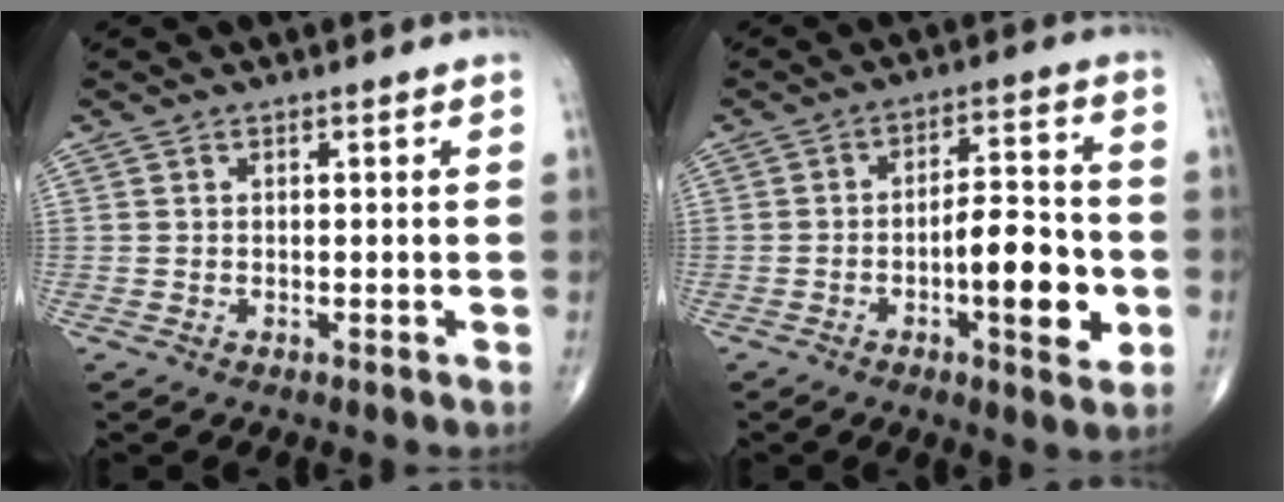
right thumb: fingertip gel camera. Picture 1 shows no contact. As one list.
[{"total": 11.9, "force": [-3.1, 4.1, 10.8], "torque": [-0.138, 0.022, -0.047]}]